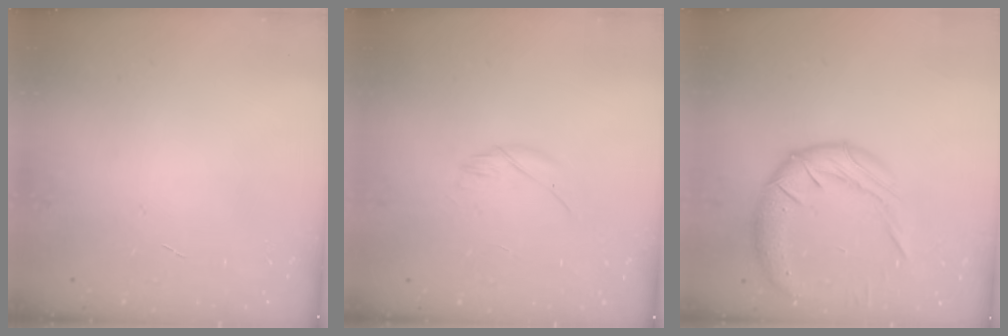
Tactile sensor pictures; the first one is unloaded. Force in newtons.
{"total": 5.4, "press": 5.1, "slide": 1.7}
{"total": 15.7, "press": 15.5, "slide": 2.4}